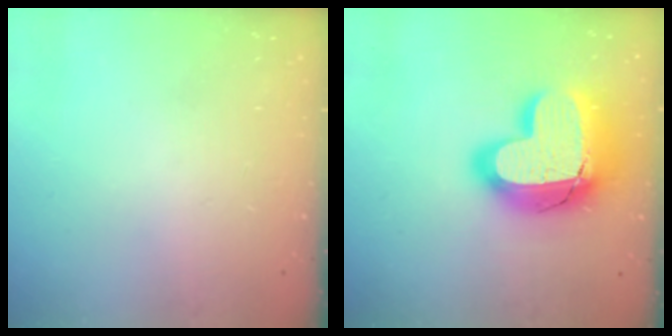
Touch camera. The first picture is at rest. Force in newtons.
{"total": 23.0, "press": 22.9, "slide": 1.6}